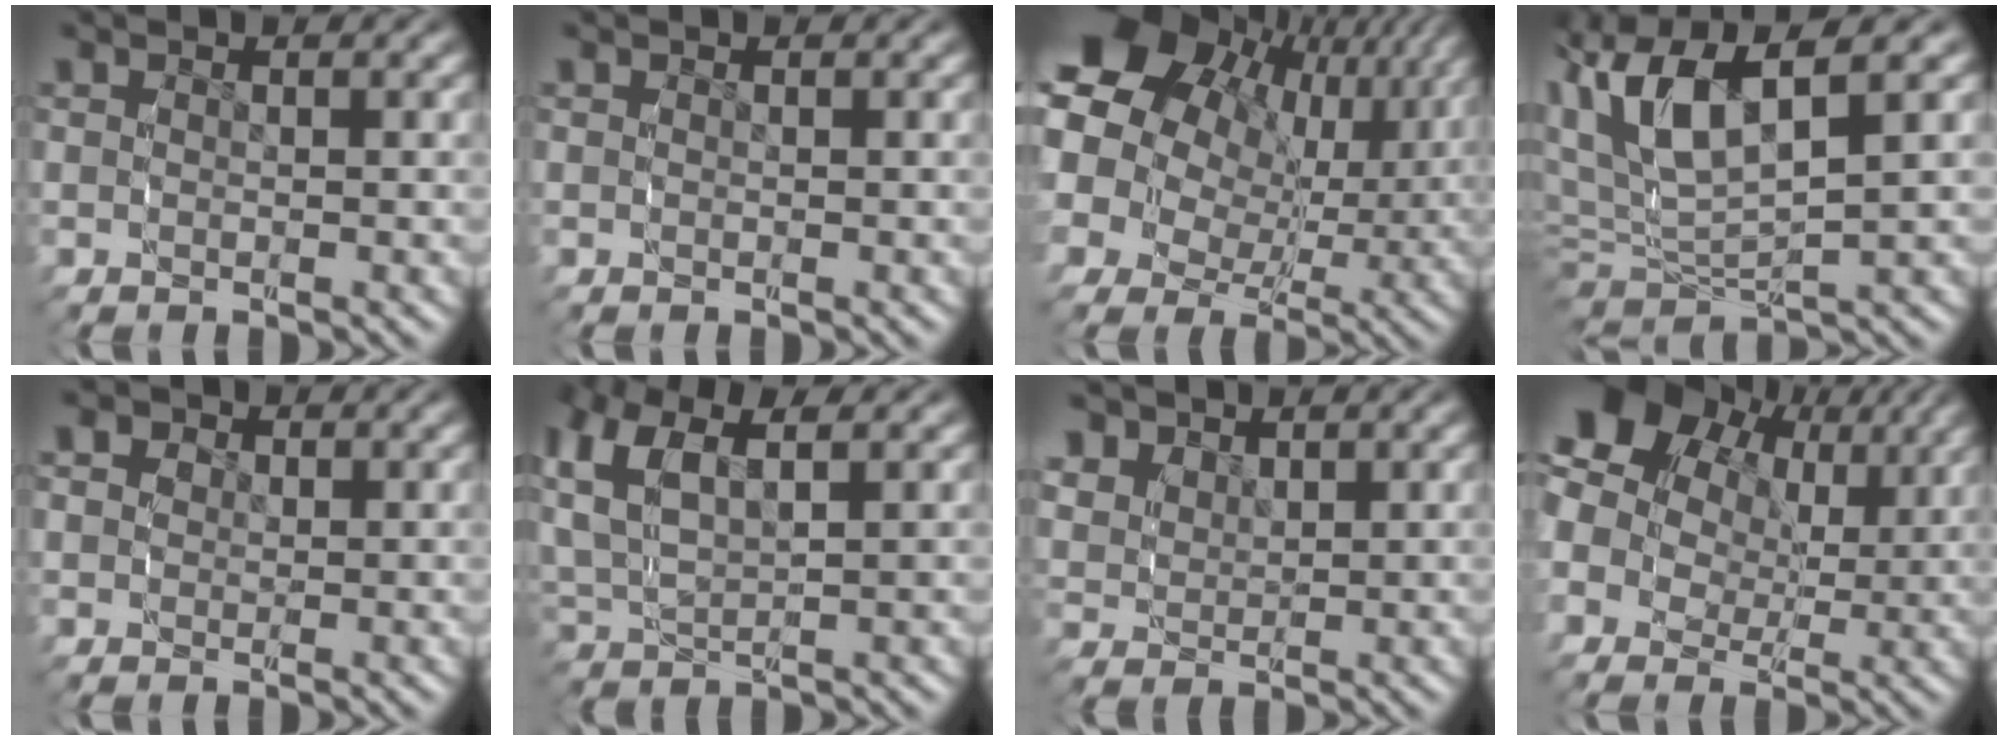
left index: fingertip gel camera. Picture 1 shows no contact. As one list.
[{"total": 0.0}, {"total": 18.7, "force": [4.3, 14.6, 10.9], "torque": [-0.203, 0.004, 0.051]}, {"total": 8.0, "force": [2.0, 5.0, 6.0], "torque": [-0.144, -0.003, 0.036]}, {"total": 2.9, "force": [0.6, 2.6, 1.0], "torque": [-0.026, -0.008, 0.010]}, {"total": 5.6, "force": [1.4, 3.8, 3.9], "torque": [-0.115, -0.007, 0.028]}, {"total": 3.1, "force": [1.6, 2.5, 1.0], "torque": [-0.033, -0.004, 0.035]}, {"total": 12.4, "force": [3.6, 10.0, 6.5], "torque": [-0.138, 0.017, 0.035]}]